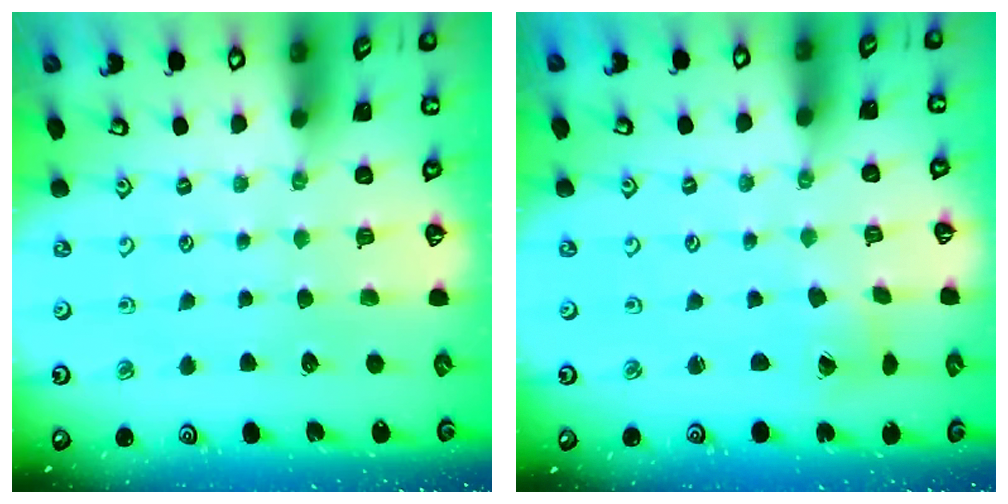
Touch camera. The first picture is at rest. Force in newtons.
{"total": 1.6, "press": 1.6, "slide": 0.1}